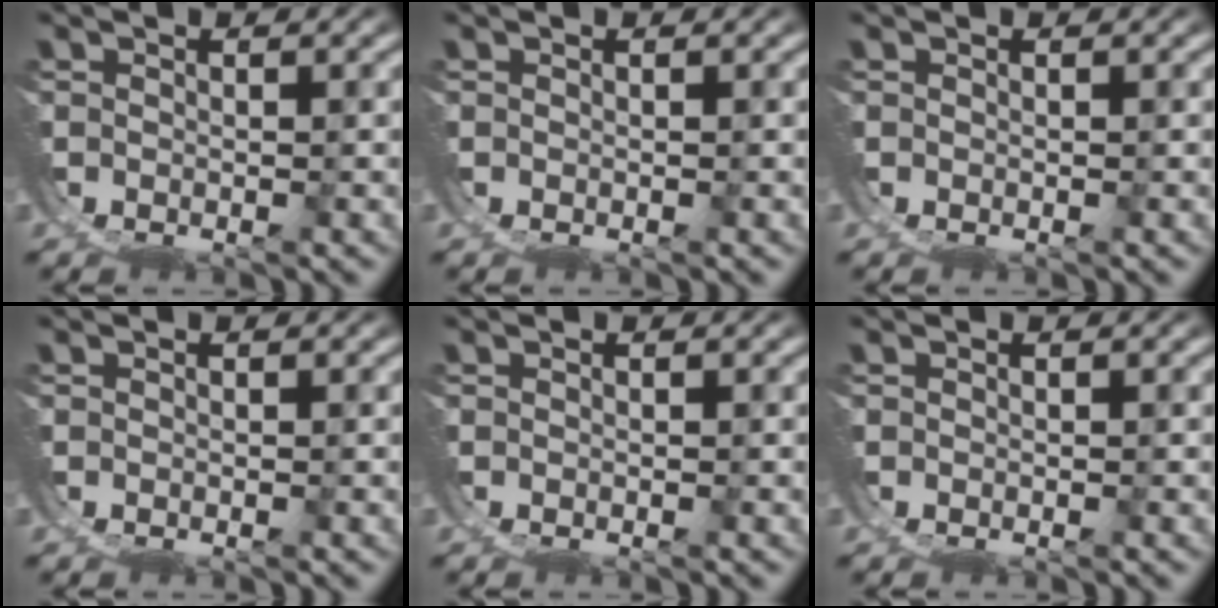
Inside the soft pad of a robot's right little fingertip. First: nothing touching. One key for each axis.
{"total": 0.0}
{"total": 0.0}
{"total": 0.0}
{"total": 0.0}
{"total": 0.0}